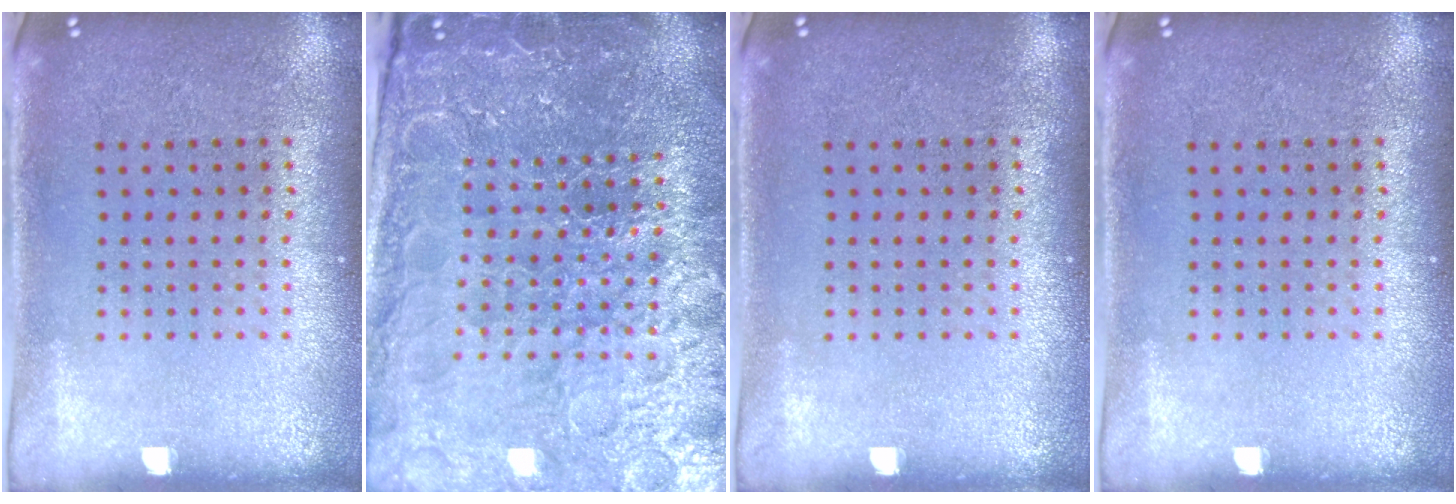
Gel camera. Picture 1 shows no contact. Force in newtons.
{"total": 5.6, "press": 5.1, "slide": 2.3}
{"total": 0.0}
{"total": 0.0}